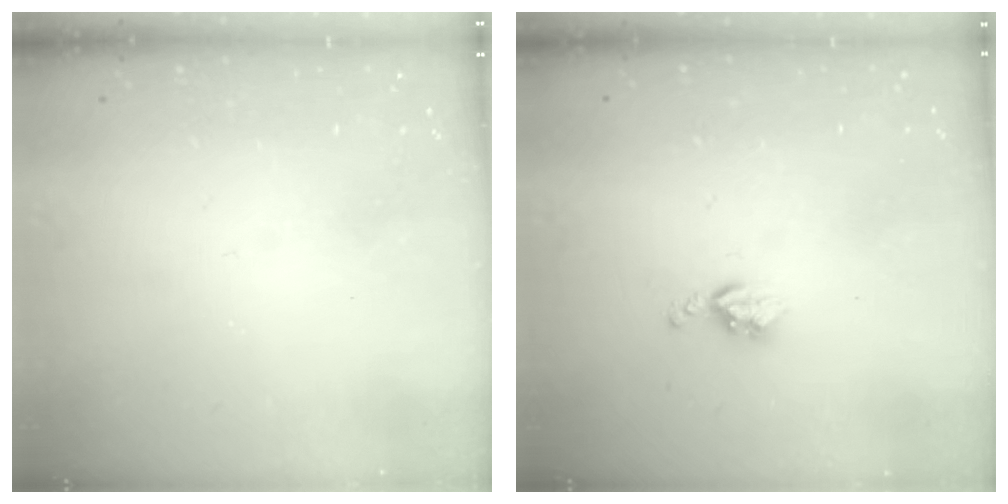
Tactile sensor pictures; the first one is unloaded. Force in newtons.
{"total": 5.1, "press": 5.1, "slide": 0.7}